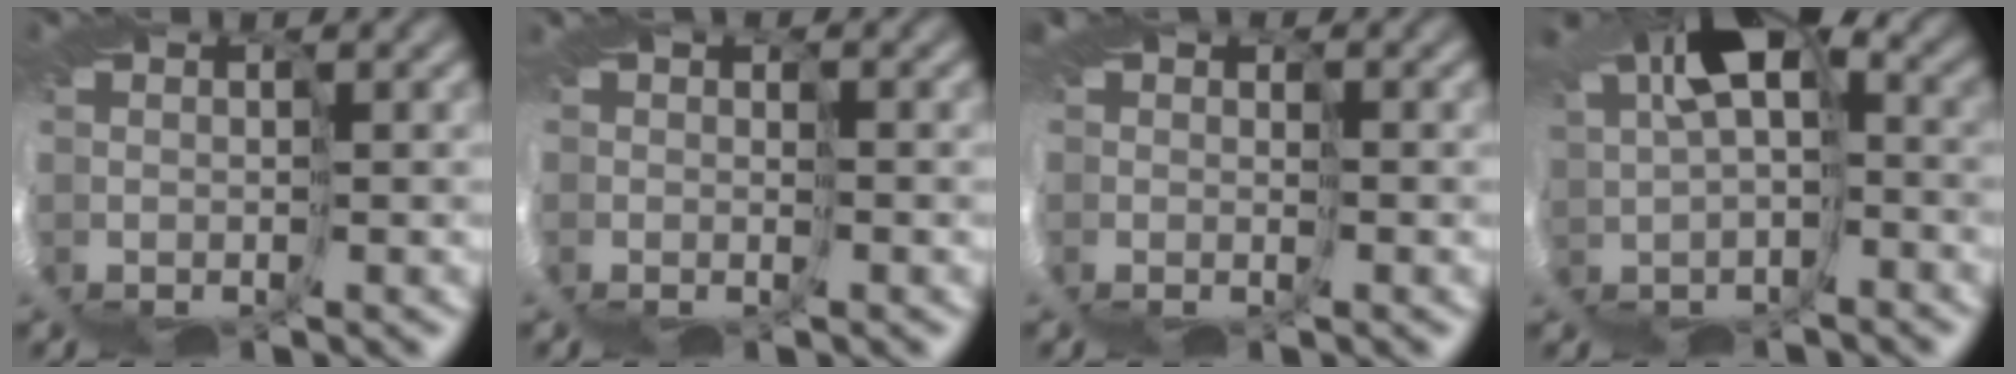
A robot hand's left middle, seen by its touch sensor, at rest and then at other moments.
{"total": 1.0, "force": [-0.8, 0.4, 0.3], "torque": [0.008, 0.001, -0.011]}
{"total": 1.8, "force": [-0.5, 1.6, 0.7], "torque": [0.002, 0.003, -0.014]}
{"total": 4.5, "force": [2.0, 1.9, 3.5], "torque": [-0.068, -0.013, 0.039]}